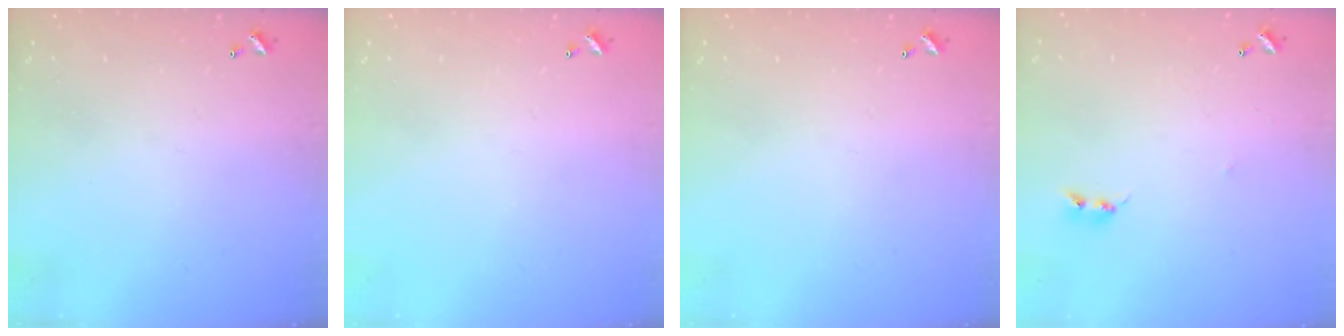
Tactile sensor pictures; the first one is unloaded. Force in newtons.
{"total": 0.0}
{"total": 0.0}
{"total": 2.7, "press": 2.7, "slide": 0.3}